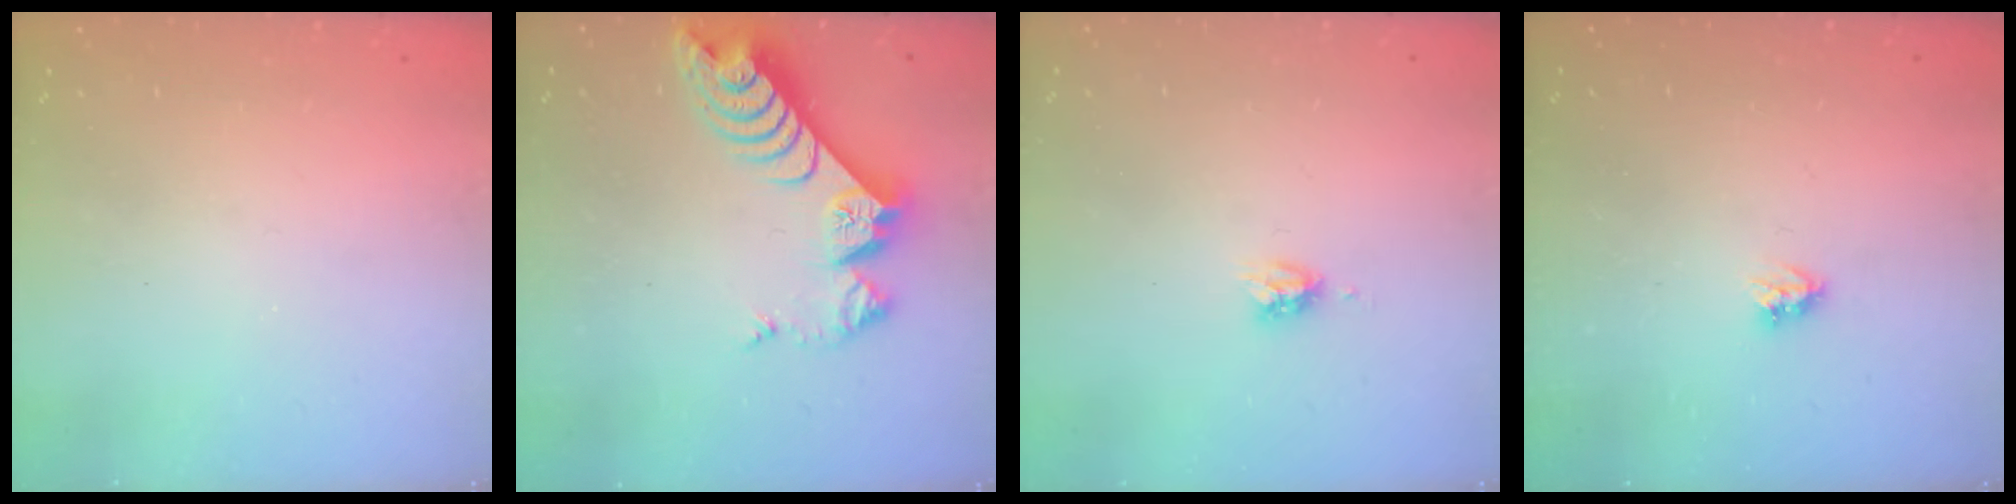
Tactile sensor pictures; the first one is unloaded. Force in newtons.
{"total": 11.0, "press": 11.0, "slide": 1.0}
{"total": 4.2, "press": 4.2, "slide": 0.1}
{"total": 3.5, "press": 3.4, "slide": 0.5}